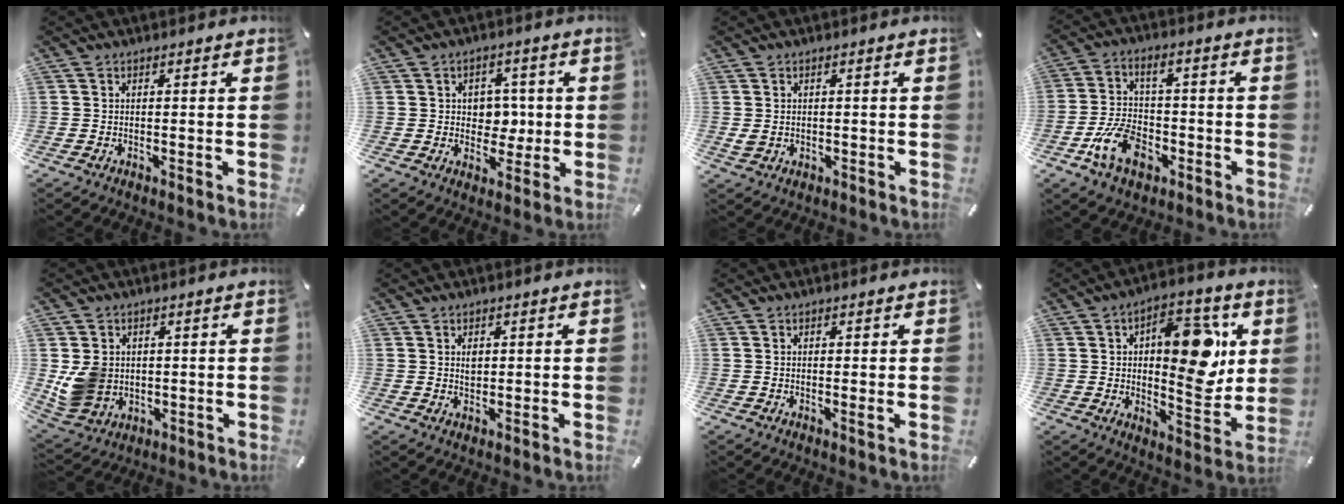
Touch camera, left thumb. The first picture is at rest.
{"total": 6.4, "force": [0.4, 5.5, 3.1], "torque": [-0.031, 0.000, 0.003]}
{"total": 1.7, "force": [0.1, 1.4, 0.9], "torque": [-0.019, 0.003, 0.002]}
{"total": 11.4, "force": [-4.2, 7.7, 7.3], "torque": [-0.159, 0.010, -0.079]}
{"total": 8.1, "force": [0.6, 7.5, 3.0], "torque": [-0.070, -0.004, 0.013]}
{"total": 2.2, "force": [0.7, 1.7, 1.2], "torque": [-0.018, -0.001, 0.011]}
{"total": 1.3, "force": [0.1, 0.4, 1.2], "torque": [-0.022, -0.001, 0.002]}
{"total": 17.2, "force": [4.9, 8.7, 14.0], "torque": [-0.163, -0.024, 0.078]}